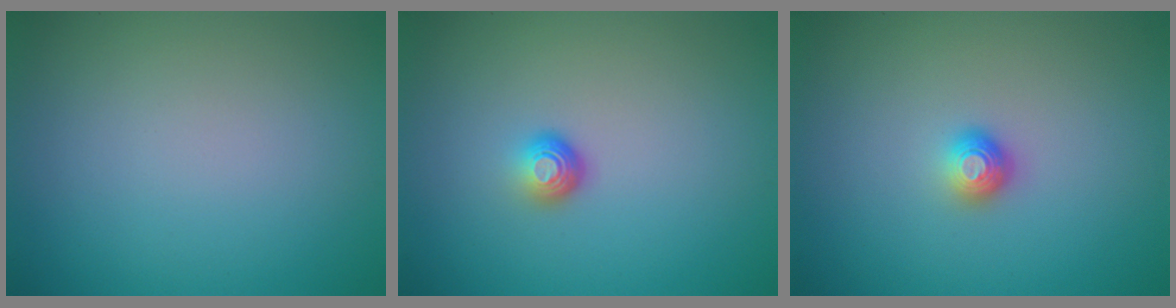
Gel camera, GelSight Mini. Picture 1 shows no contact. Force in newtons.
{"total": 1.8, "press": 1.1, "slide": 1.4}
{"total": 1.5, "press": 1.1, "slide": 1.0}